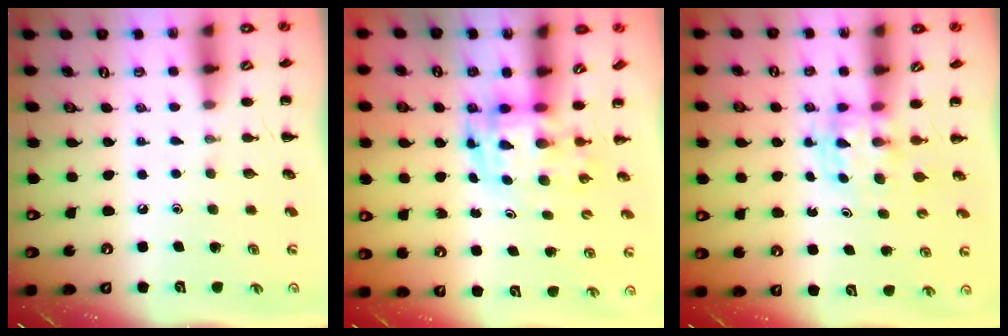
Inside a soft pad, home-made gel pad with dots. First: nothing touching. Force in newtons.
{"total": 3.6, "press": 3.6, "slide": 0.7}
{"total": 3.4, "press": 3.3, "slide": 0.5}